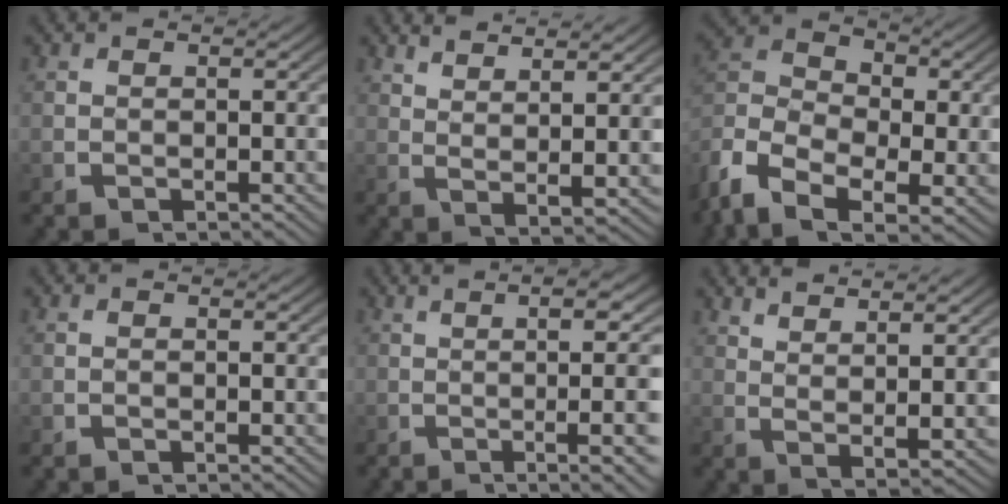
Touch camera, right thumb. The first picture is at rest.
{"total": 4.2, "force": [2.8, 0.5, 3.1], "torque": [-0.053, 0.000, 0.056]}
{"total": 11.0, "force": [-1.2, 7.9, 7.6], "torque": [-0.172, -0.038, -0.015]}
{"total": 0.0}
{"total": 8.4, "force": [-0.3, 2.5, 8.0], "torque": [-0.102, 0.012, -0.006]}
{"total": 3.9, "force": [2.8, 0.4, 2.6], "torque": [-0.045, 0.000, 0.057]}